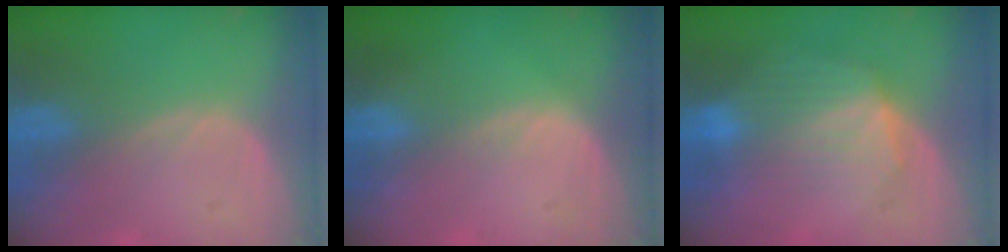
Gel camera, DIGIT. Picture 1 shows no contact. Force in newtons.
{"total": 0.6, "press": 0.6, "slide": 0.1}
{"total": 7.3, "press": 7.0, "slide": 1.8}